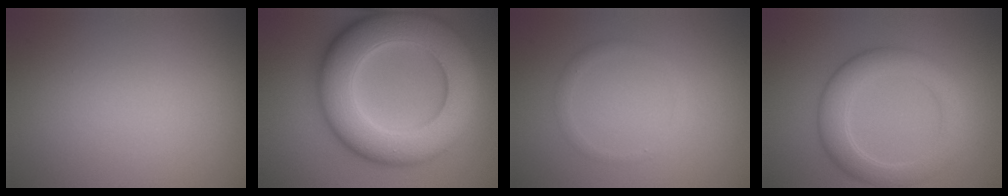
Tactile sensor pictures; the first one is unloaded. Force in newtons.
{"total": 13.3, "press": 13.3, "slide": 0.2}
{"total": 0.9, "press": 0.9, "slide": 0.1}
{"total": 4.9, "press": 4.8, "slide": 0.3}